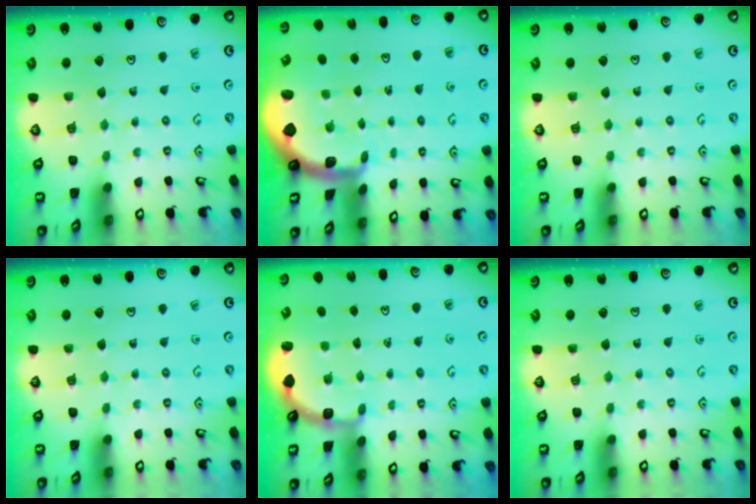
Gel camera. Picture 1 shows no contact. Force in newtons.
{"total": 1.7, "press": 1.7, "slide": 0.4}
{"total": 0.0}
{"total": 0.0}
{"total": 2.7, "press": 2.3, "slide": 1.4}
{"total": 0.0}